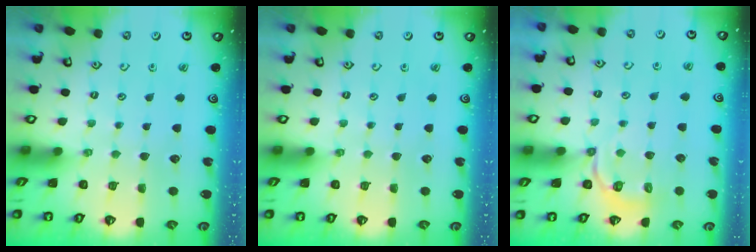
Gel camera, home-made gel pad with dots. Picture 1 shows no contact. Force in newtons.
{"total": 0.0}
{"total": 4.2, "press": 3.8, "slide": 1.8}